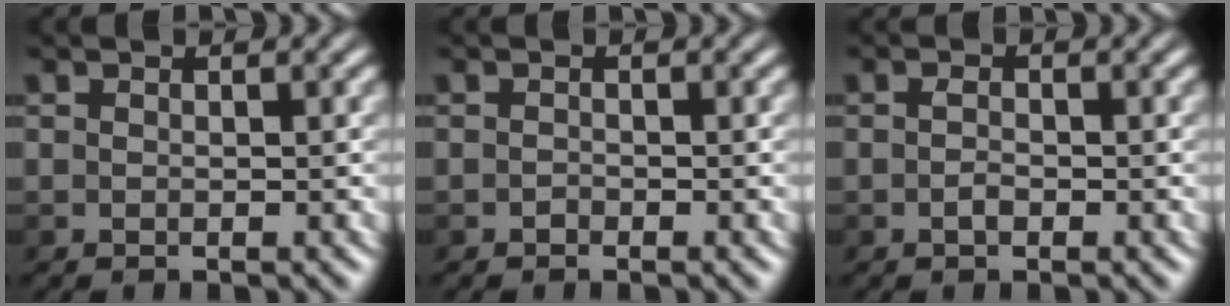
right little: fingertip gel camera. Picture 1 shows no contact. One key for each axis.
{"total": 0.7, "fx": -0.7, "fy": 0.1, "fz": -0.1, "tx": 0.004, "ty": -0.001, "tz": -0.013}
{"total": 1.6, "fx": -1.2, "fy": 0.7, "fz": 0.9, "tx": -0.018, "ty": 0.000, "tz": -0.023}